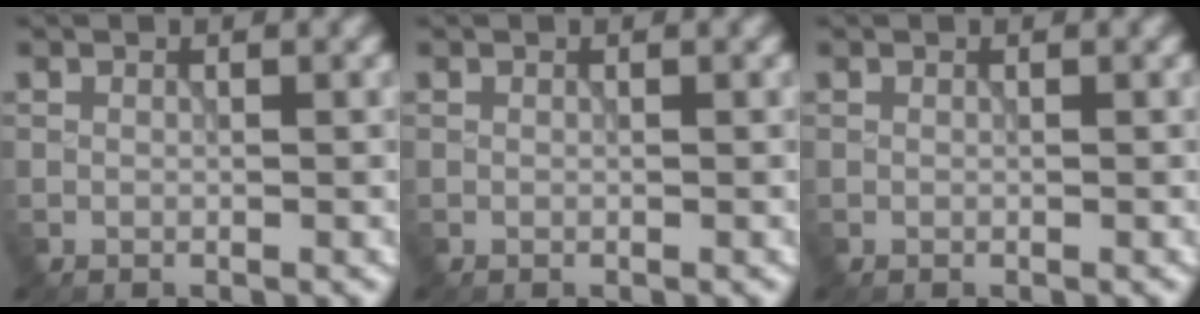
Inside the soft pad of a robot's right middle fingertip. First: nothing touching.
{"total": 0.0}
{"total": 0.0}